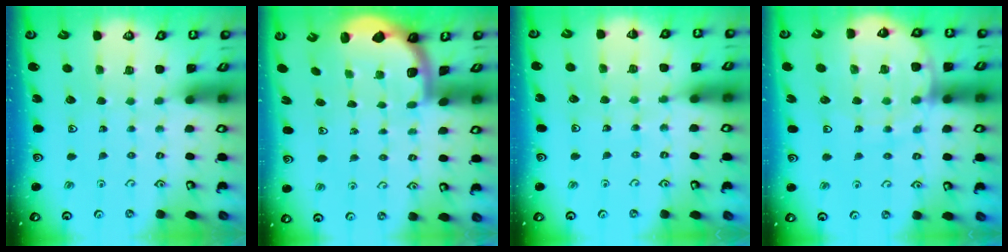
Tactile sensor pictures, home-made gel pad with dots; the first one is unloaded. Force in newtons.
{"total": 2.0, "press": 2.0, "slide": 0.5}
{"total": 4.6, "press": 4.2, "slide": 1.9}
{"total": 10.7, "press": 10.7, "slide": 1.0}